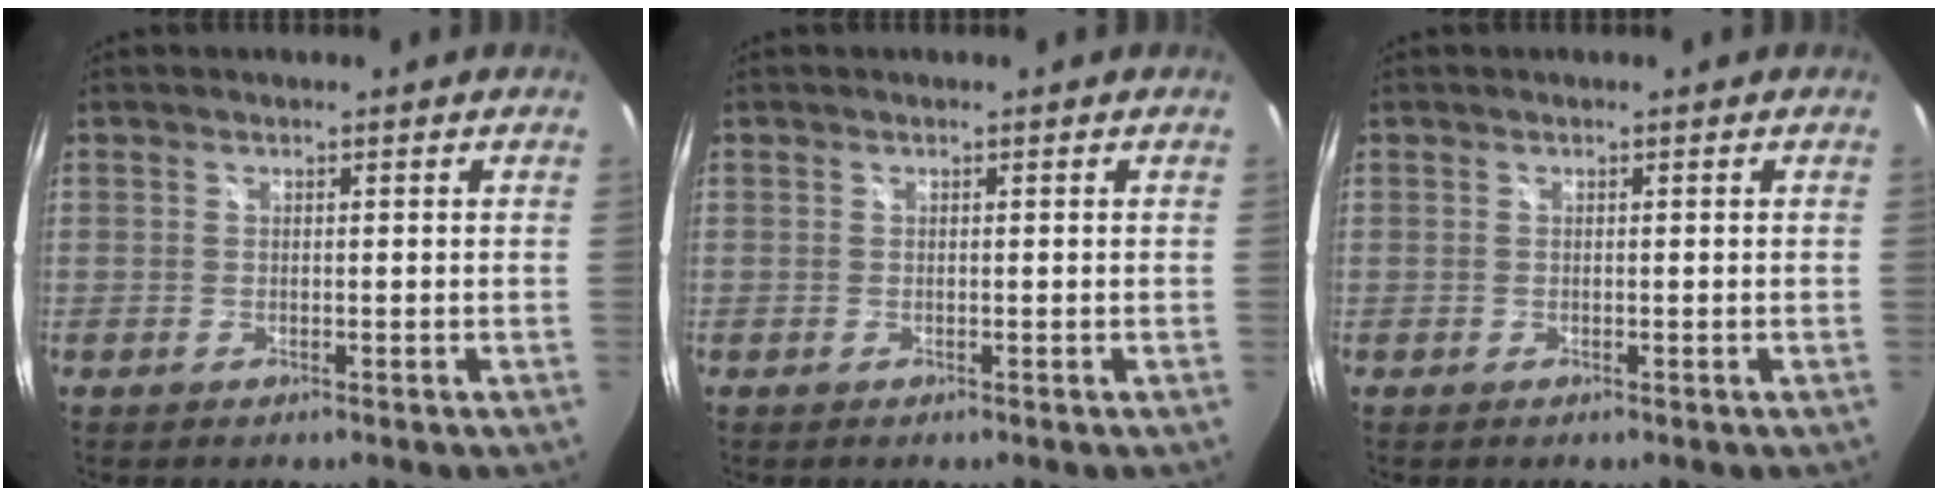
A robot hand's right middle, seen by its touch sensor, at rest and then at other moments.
{"total": 0.0}
{"total": 0.0}